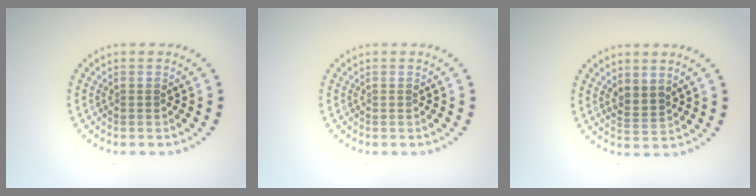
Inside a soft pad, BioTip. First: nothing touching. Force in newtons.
{"total": 0.0}
{"total": 1.7, "press": 1.3, "slide": 1.1}